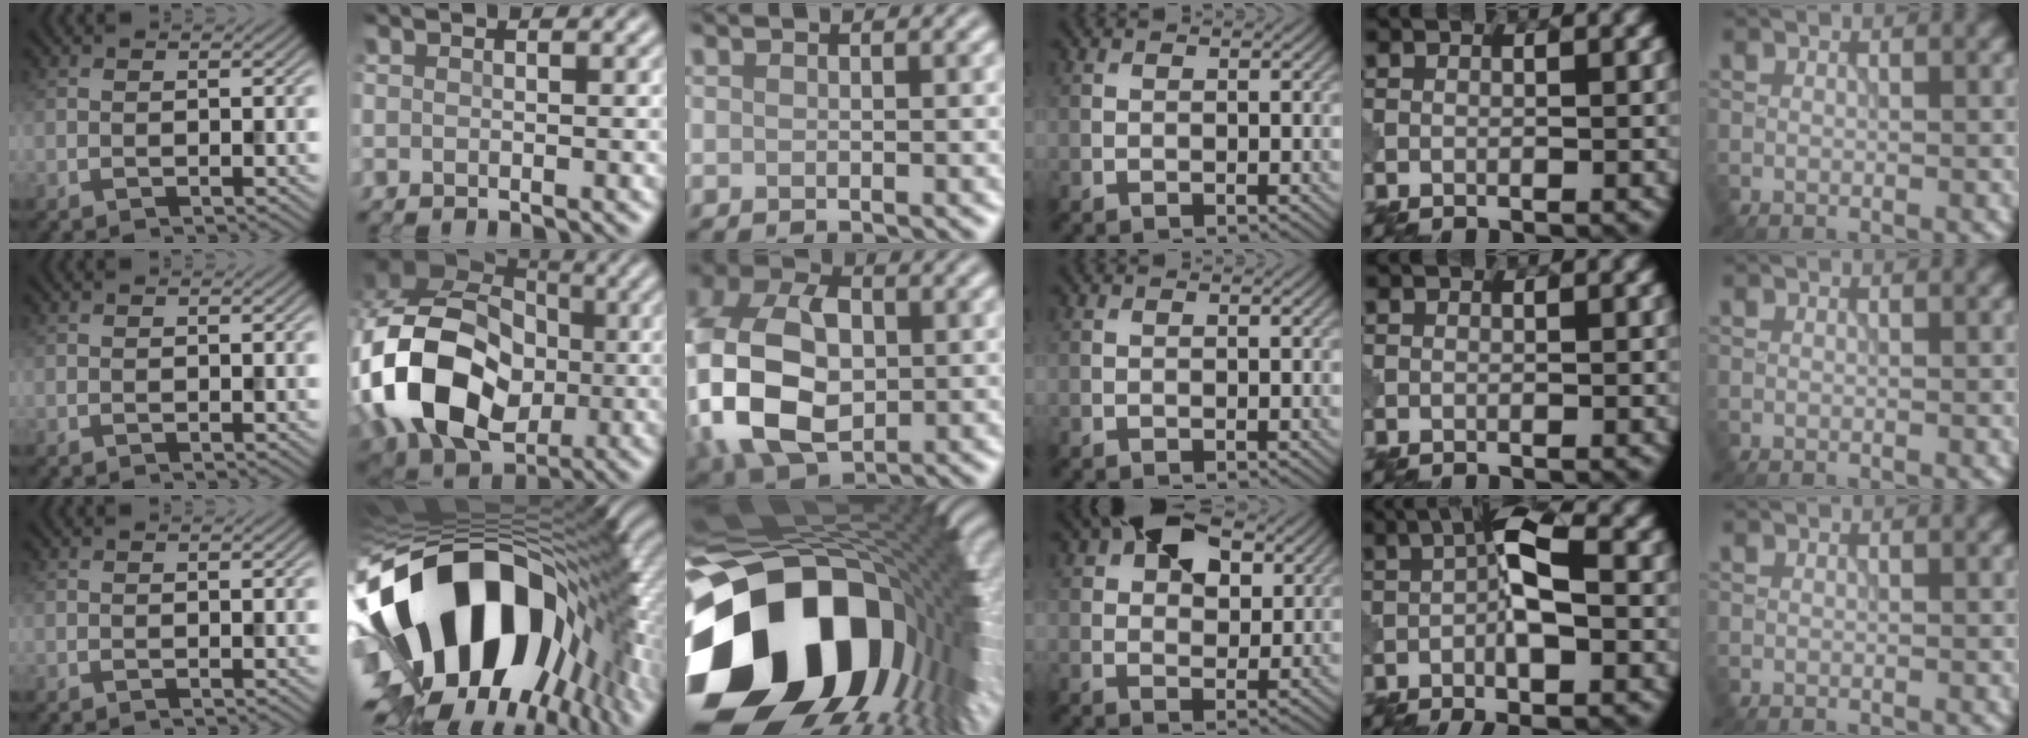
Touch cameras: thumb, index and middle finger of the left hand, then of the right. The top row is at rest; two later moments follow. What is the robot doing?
{"motion": "disassemble", "object": "puzzle pieces"}